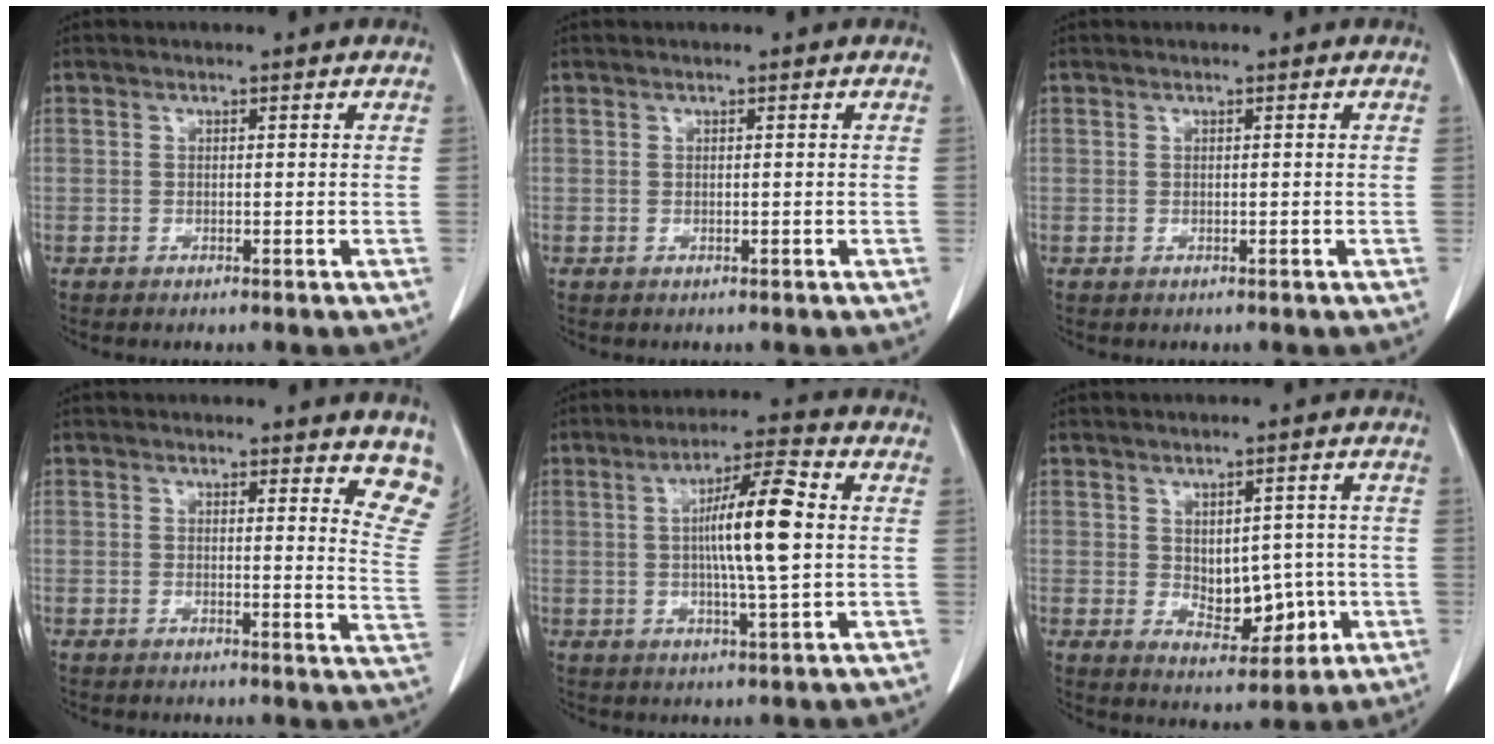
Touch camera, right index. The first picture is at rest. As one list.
[{"total": 0.0}, {"total": 0.0}, {"total": 7.9, "force": [6.9, 1.4, 3.7], "torque": [-0.019, -0.037, 0.046]}, {"total": 10.6, "force": [0.8, 0.6, 10.5], "torque": [-0.180, 0.006, 0.010]}, {"total": 7.2, "force": [-0.6, 4.3, 5.7], "torque": [-0.074, 0.003, 0.008]}]